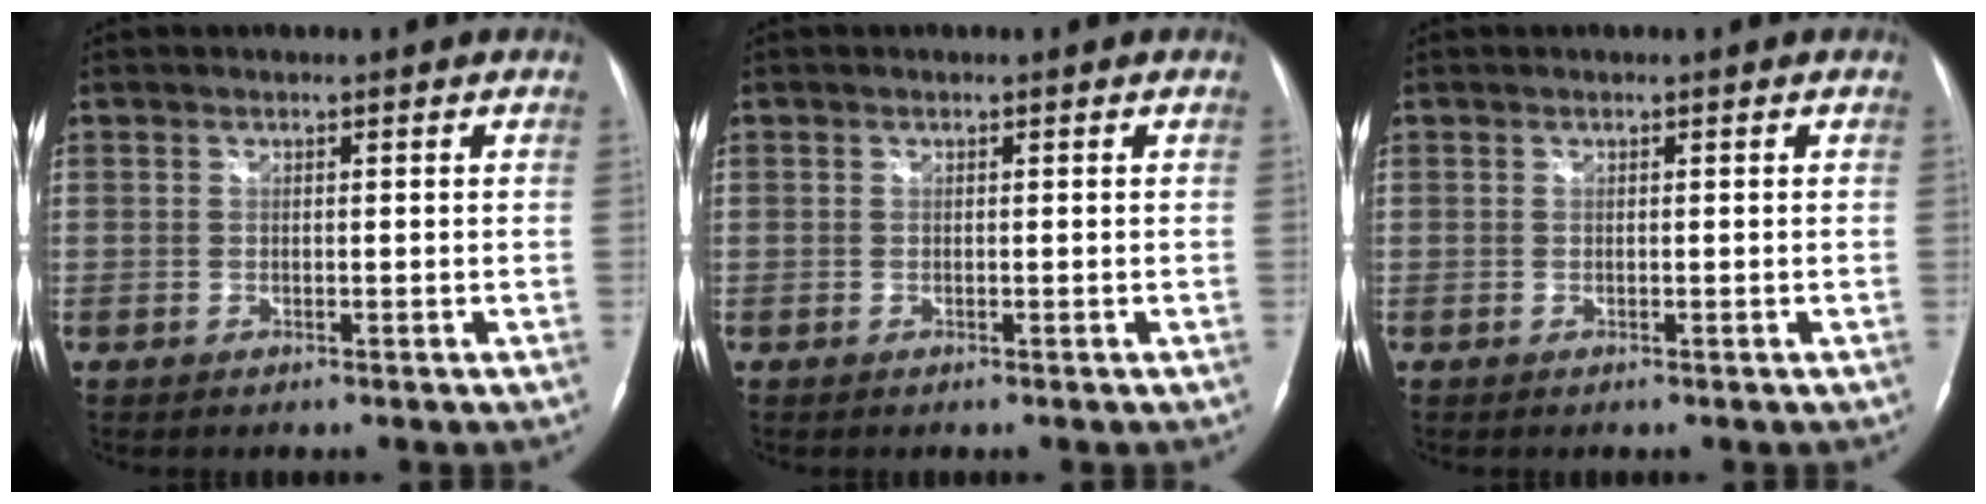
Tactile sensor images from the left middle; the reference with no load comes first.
{"total": 0.0}
{"total": 0.0}